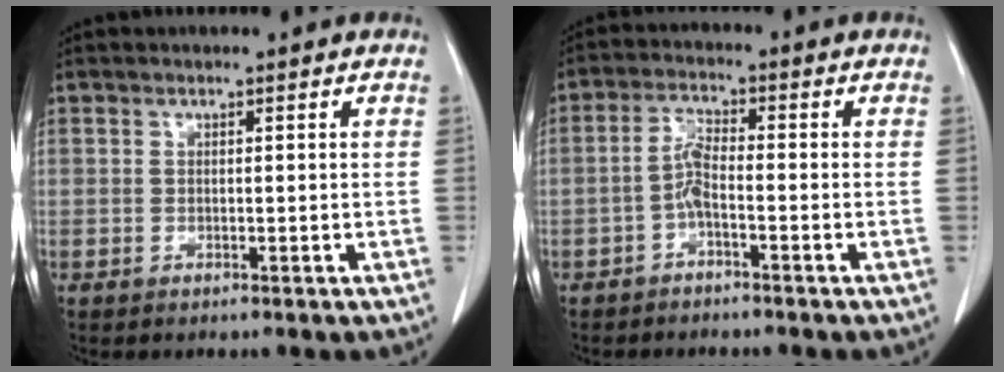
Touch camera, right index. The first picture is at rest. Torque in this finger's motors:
{"motor_torque": [0.48, -0.38, 0.19, 0.06]}